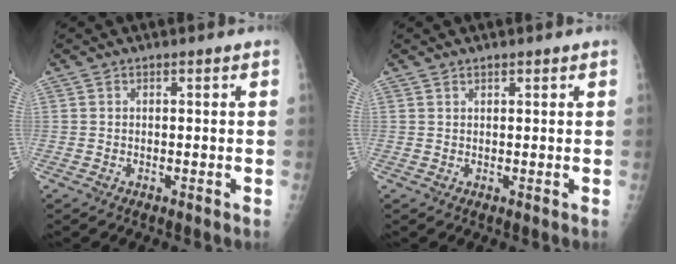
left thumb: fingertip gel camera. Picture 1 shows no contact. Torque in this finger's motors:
{"motor_torque": [0.05, -0.05, 0.00, 0.05, -0.04]}